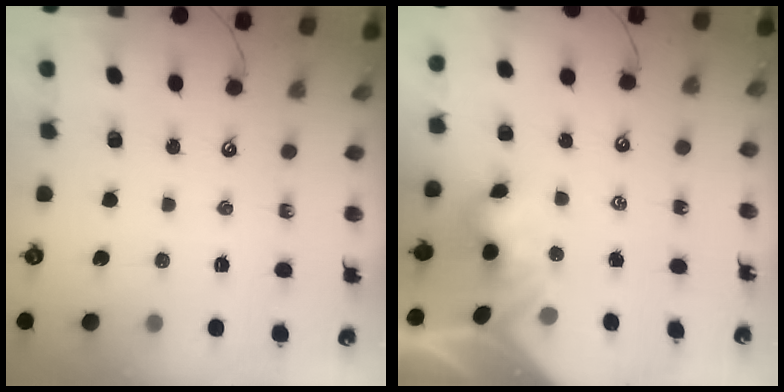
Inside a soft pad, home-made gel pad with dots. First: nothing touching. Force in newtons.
{"total": 5.1, "press": 5.1, "slide": 0.4}